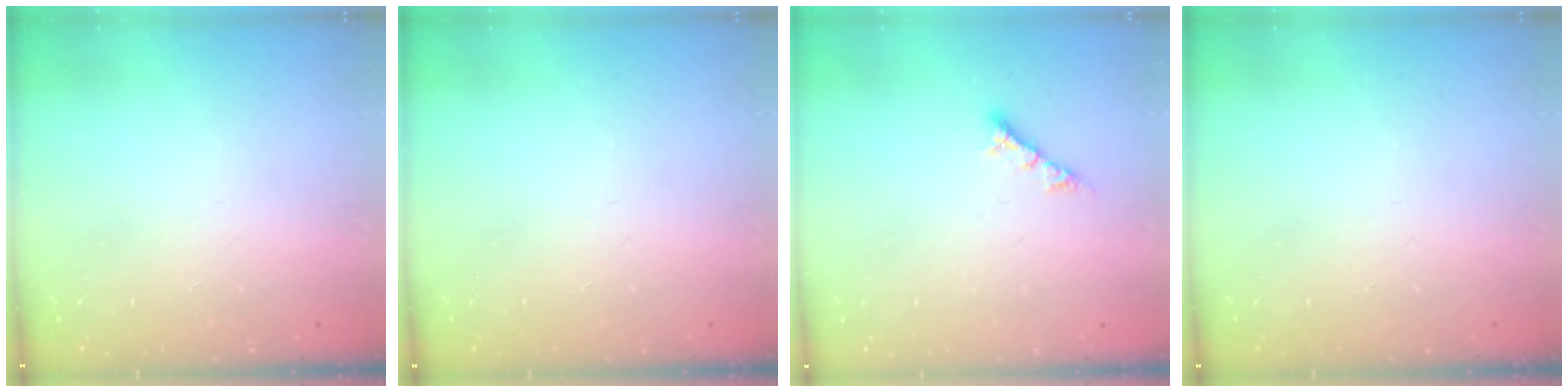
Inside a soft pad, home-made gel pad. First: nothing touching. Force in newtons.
{"total": 0.0}
{"total": 4.4, "press": 4.4, "slide": 0.3}
{"total": 0.0}